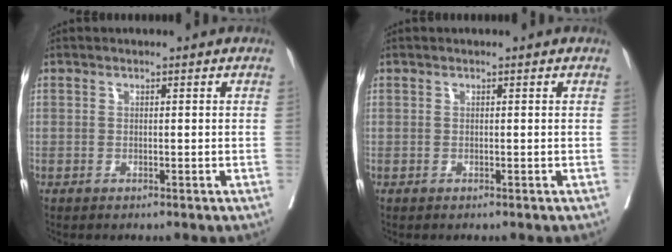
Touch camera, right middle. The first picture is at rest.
{"total": 0.0}